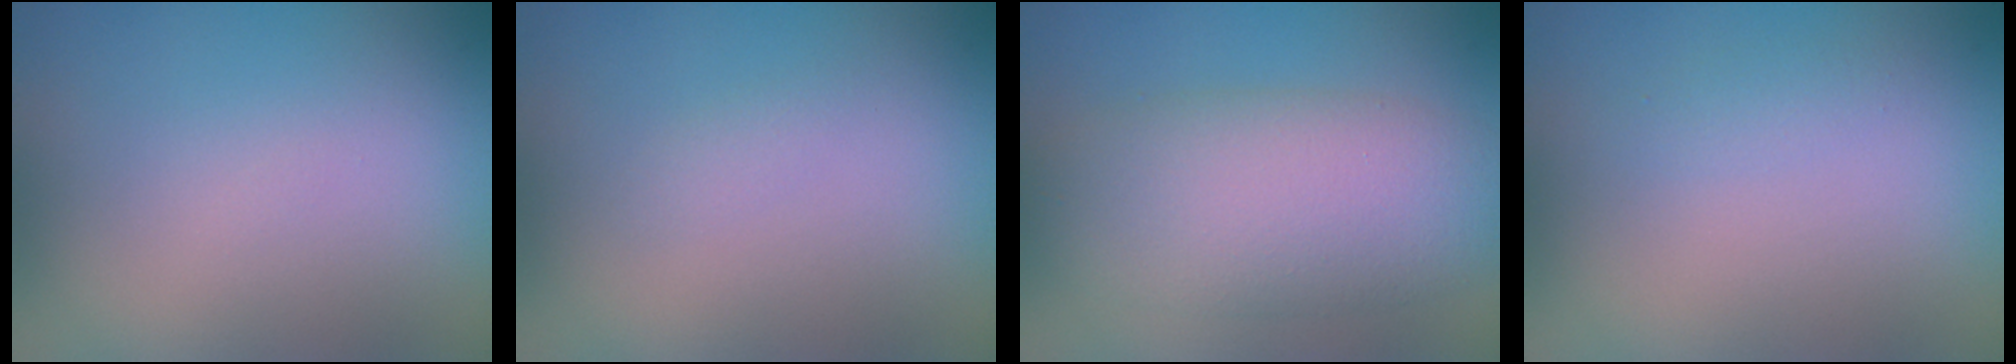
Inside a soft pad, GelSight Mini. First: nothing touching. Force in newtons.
{"total": 0.6, "press": 0.6, "slide": 0.1}
{"total": 7.6, "press": 7.6, "slide": 0.5}
{"total": 0.7, "press": 0.7, "slide": 0.0}